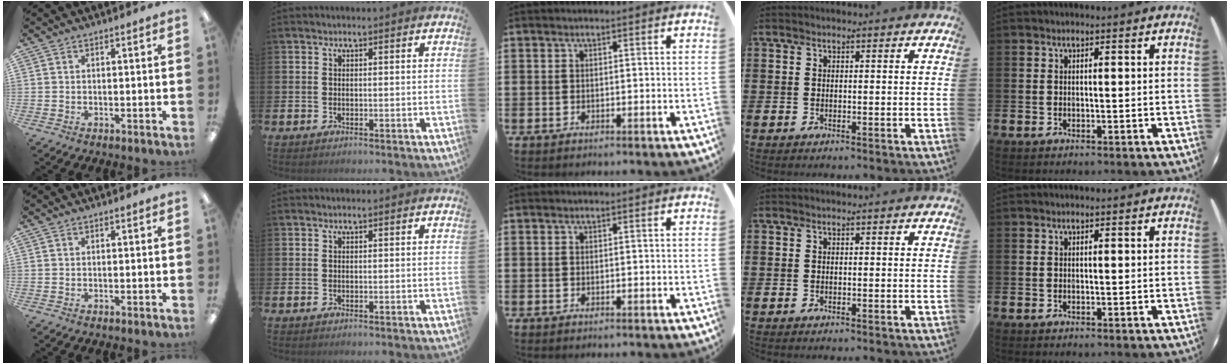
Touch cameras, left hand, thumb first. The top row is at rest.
{}